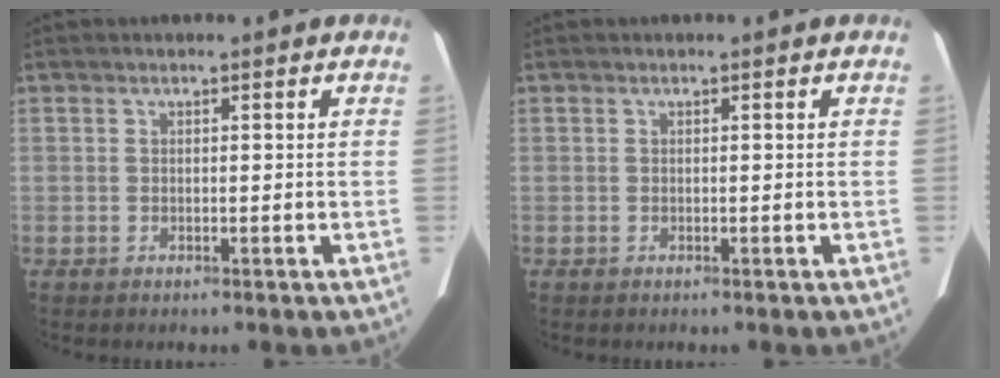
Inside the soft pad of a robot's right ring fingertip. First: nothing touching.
{"total": 0.0}